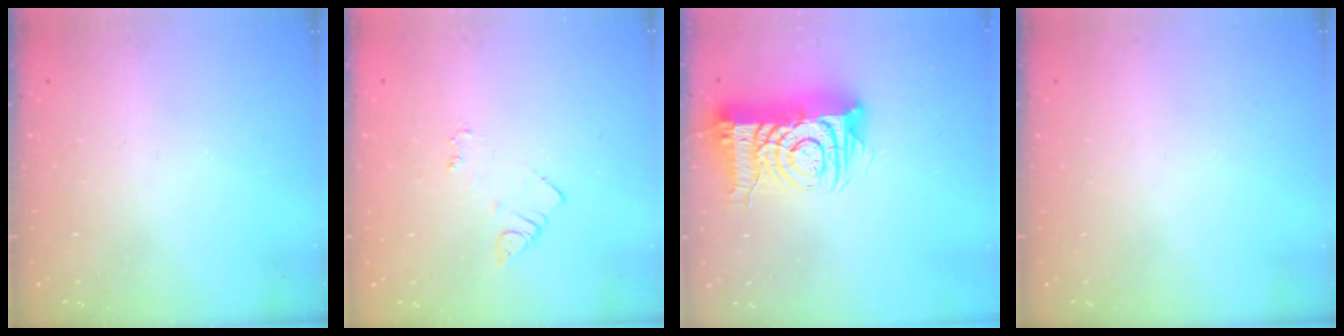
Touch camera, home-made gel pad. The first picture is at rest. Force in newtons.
{"total": 4.2, "press": 4.1, "slide": 0.6}
{"total": 15.4, "press": 15.4, "slide": 1.3}
{"total": 0.0}